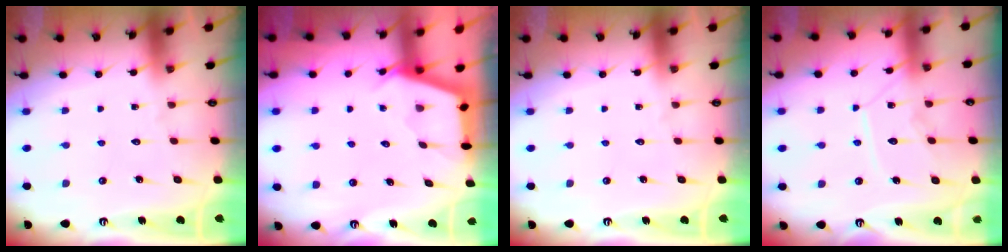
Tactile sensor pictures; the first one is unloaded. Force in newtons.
{"total": 2.6, "press": 2.6, "slide": 0.3}
{"total": 0.0}
{"total": 11.1, "press": 11.0, "slide": 0.9}